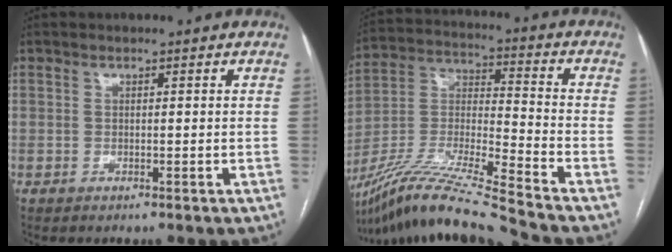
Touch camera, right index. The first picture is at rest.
{"total": 18.4, "force": [-15.9, -2.0, 9.0], "torque": [-0.191, -0.019, -0.294]}